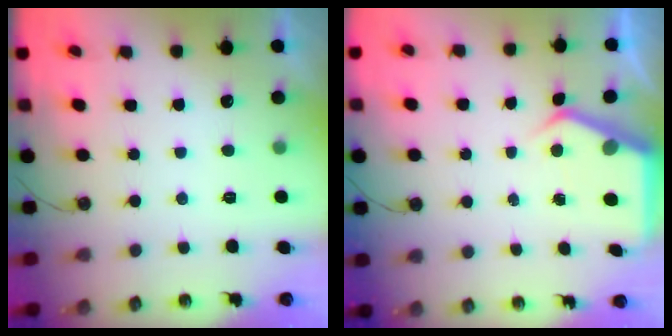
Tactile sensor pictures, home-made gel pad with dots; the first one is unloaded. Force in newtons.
{"total": 5.1, "press": 5.1, "slide": 0.3}